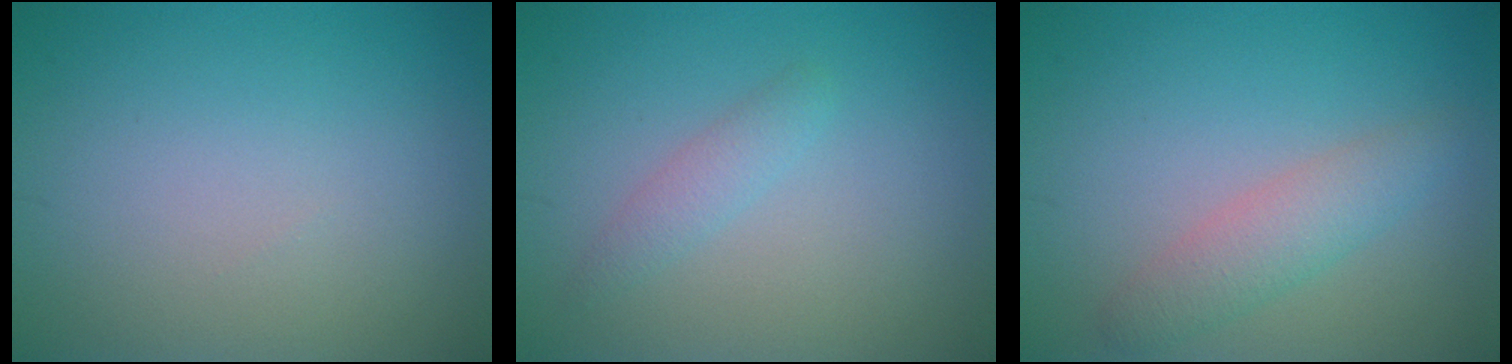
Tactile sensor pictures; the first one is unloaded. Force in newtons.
{"total": 1.4, "press": 1.4, "slide": 0.0}
{"total": 2.7, "press": 2.7, "slide": 0.1}